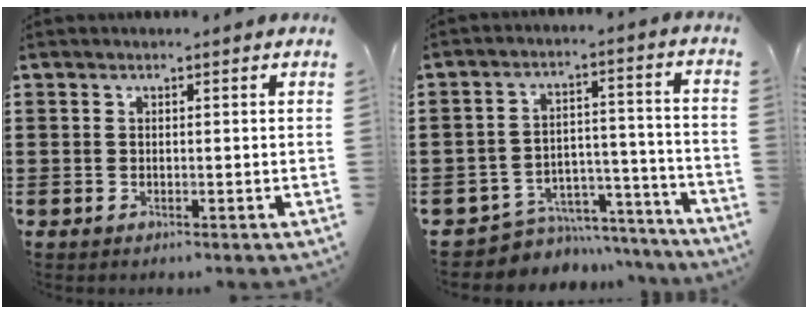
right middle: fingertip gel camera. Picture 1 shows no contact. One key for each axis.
{"total": 5.8, "fx": -5.4, "fy": 2.0, "fz": 0.4, "tx": -0.010, "ty": 0.019, "tz": -0.108}